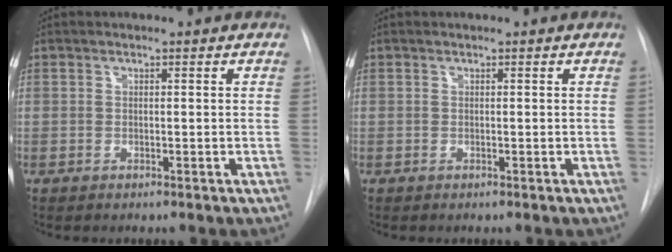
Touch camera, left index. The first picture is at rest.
{"total": 0.0}